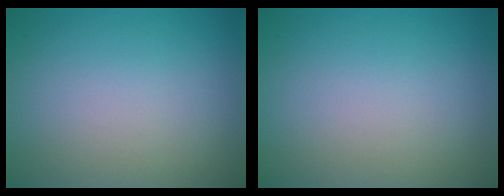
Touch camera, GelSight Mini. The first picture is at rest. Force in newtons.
{"total": 0.0}